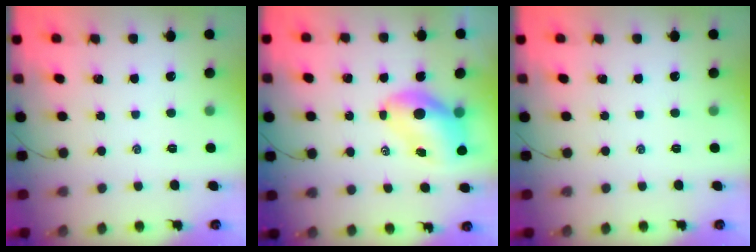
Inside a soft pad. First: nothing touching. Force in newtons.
{"total": 7.9, "press": 7.6, "slide": 2.4}
{"total": 0.0}